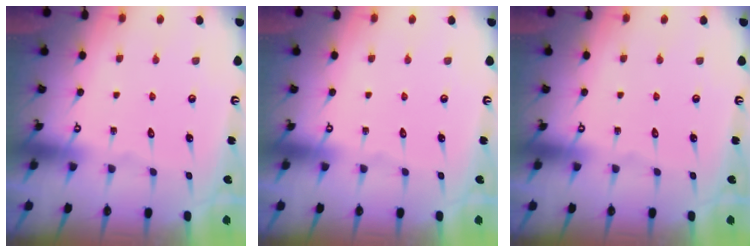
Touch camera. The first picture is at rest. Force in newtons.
{"total": 0.0}
{"total": 0.0}